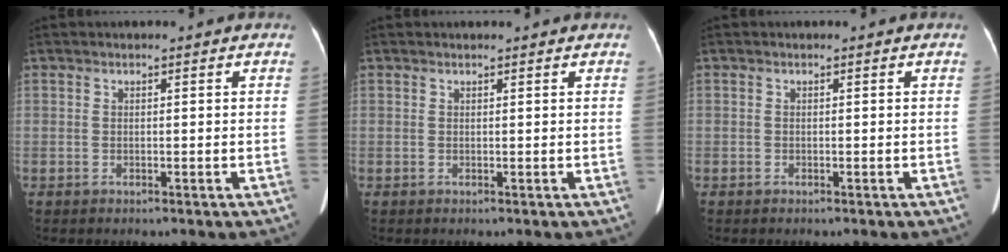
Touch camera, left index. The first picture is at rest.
{"total": 1.1, "force": [1.0, 0.1, 0.2], "torque": [-0.009, 0.009, 0.013]}
{"total": 0.6, "force": [-0.3, 0.4, -0.1], "torque": [0.005, 0.005, -0.009]}